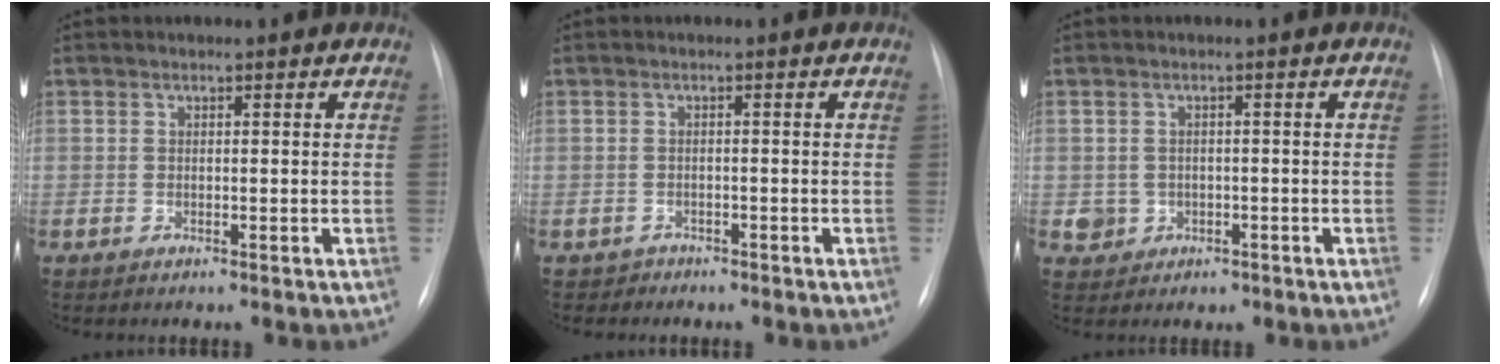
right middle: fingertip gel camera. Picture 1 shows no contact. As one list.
[{"total": 1.4, "force": [-1.1, 0.9, -0.4], "torque": [-0.001, 0.004, -0.020]}, {"total": 3.3, "force": [-0.9, 3.1, 0.6], "torque": [-0.007, 0.008, -0.001]}]